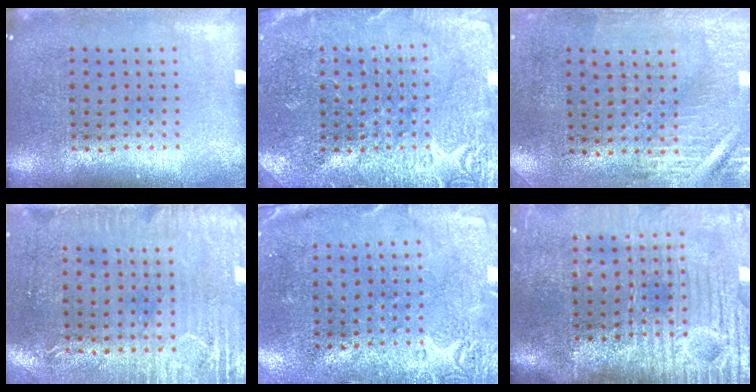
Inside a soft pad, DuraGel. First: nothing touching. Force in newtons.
{"total": 3.2, "press": 3.1, "slide": 0.5}
{"total": 2.9, "press": 2.5, "slide": 1.5}
{"total": 3.0, "press": 2.4, "slide": 1.7}
{"total": 2.7, "press": 2.2, "slide": 1.7}
{"total": 4.6, "press": 4.0, "slide": 2.2}